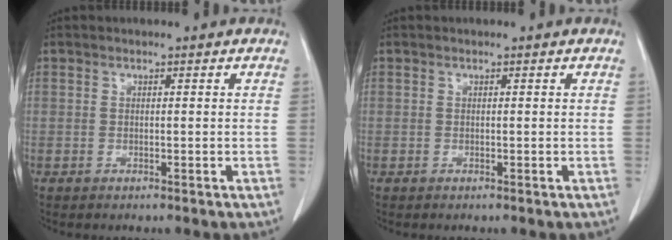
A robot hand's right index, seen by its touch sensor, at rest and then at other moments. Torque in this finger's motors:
{"motor_torque": [0.00, 0.00, 0.00, 0.00]}